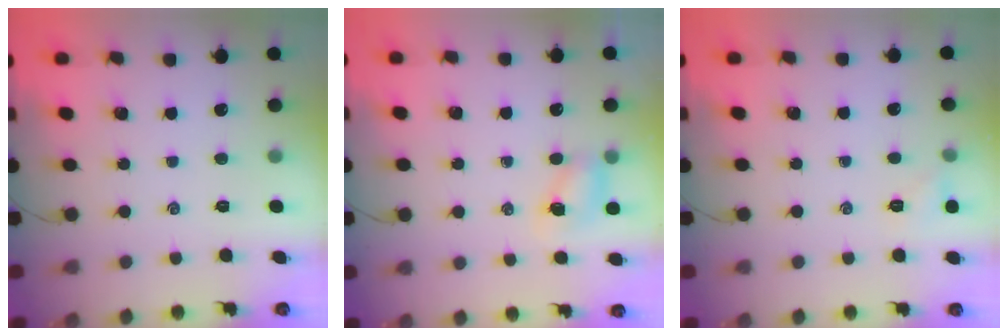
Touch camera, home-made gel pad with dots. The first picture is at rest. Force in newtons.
{"total": 5.2, "press": 5.1, "slide": 0.7}
{"total": 4.9, "press": 4.7, "slide": 1.6}